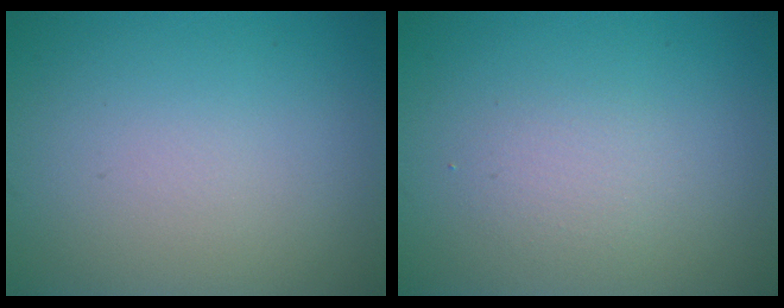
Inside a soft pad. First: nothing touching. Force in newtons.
{"total": 1.5, "press": 1.5, "slide": 0.1}